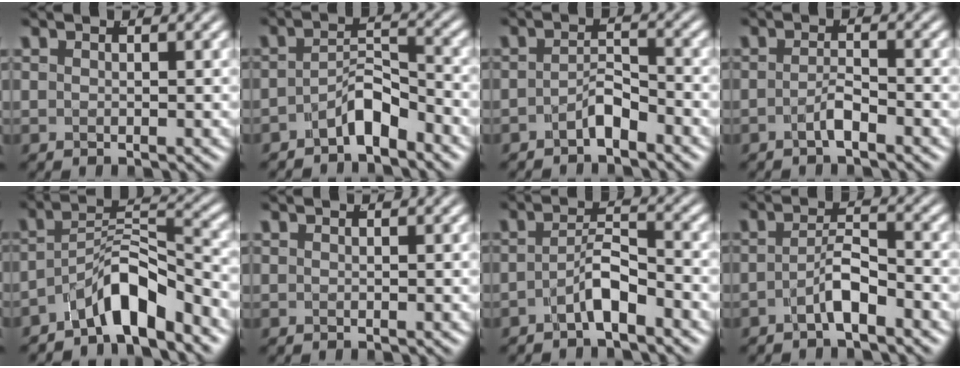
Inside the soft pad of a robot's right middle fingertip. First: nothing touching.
{"total": 3.9, "force": [-3.2, 1.1, 1.8], "torque": [-0.015, -0.006, -0.054]}
{"total": 2.5, "force": [-2.2, 0.6, 1.0], "torque": [-0.008, -0.006, -0.039]}
{"total": 1.9, "force": [-1.6, 0.0, 0.9], "torque": [-0.015, -0.005, -0.030]}
{"total": 6.3, "force": [-4.2, 2.2, 4.2], "torque": [-0.053, 0.000, -0.067]}
{"total": 0.0}
{"total": 3.3, "force": [-2.6, 0.7, 1.9], "torque": [-0.026, -0.003, -0.043]}
{"total": 2.9, "force": [-2.3, 0.5, 1.7], "torque": [-0.024, -0.005, -0.039]}